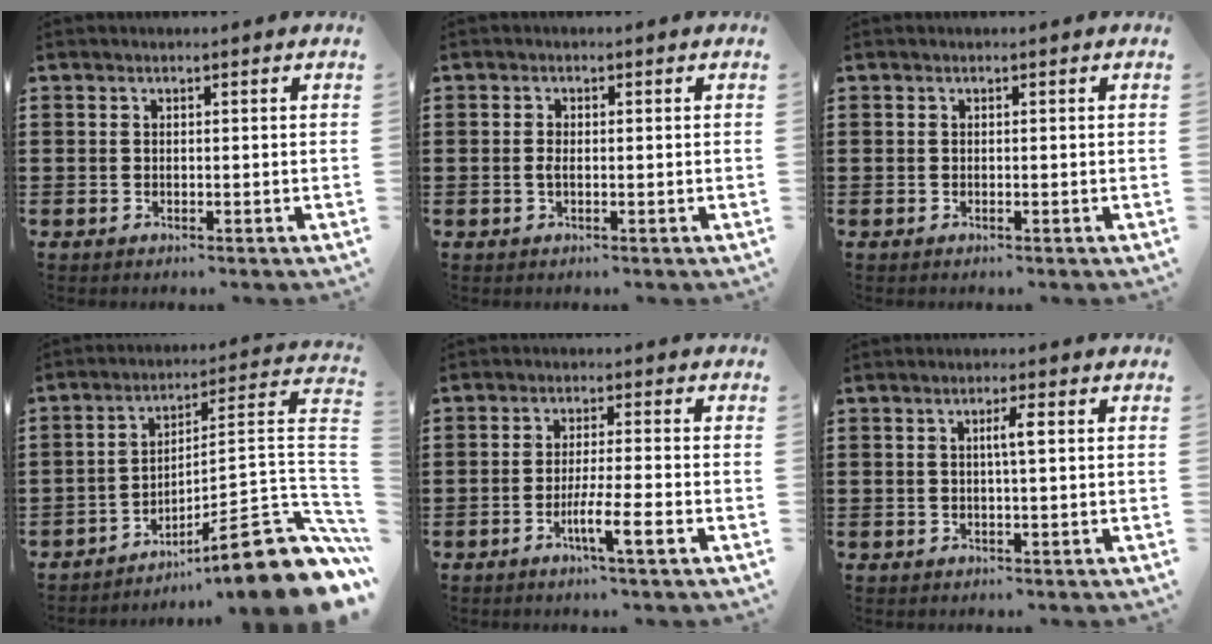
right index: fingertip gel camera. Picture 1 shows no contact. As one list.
[{"total": 1.3, "force": [-0.1, 0.6, 1.2], "torque": [-0.031, -0.002, -0.006]}, {"total": 0.0}, {"total": 12.1, "force": [-7.7, 1.2, 9.2], "torque": [-0.117, -0.003, -0.142]}, {"total": 5.4, "force": [-2.5, 0.2, 4.8], "torque": [-0.084, -0.008, -0.044]}, {"total": 2.5, "force": [0.4, 0.1, 2.4], "torque": [-0.048, 0.001, 0.003]}]